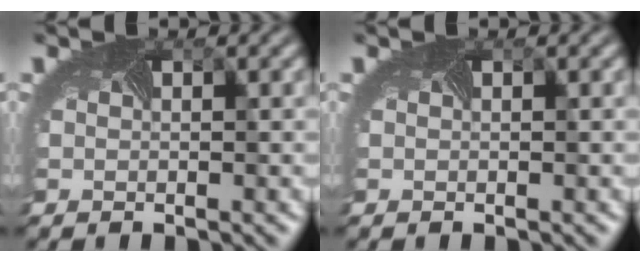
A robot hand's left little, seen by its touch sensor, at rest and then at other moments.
{"total": 0.0}